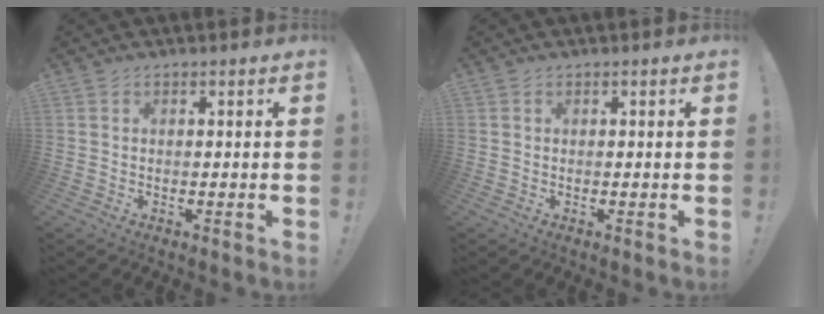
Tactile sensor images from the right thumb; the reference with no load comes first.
{"total": 0.0}